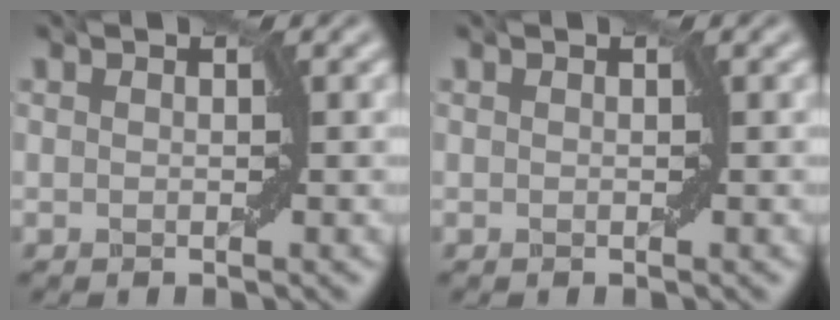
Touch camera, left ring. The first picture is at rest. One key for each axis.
{"total": 0.0}